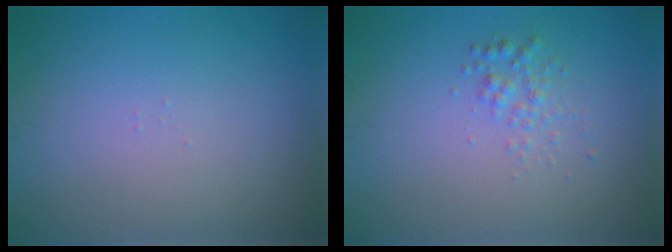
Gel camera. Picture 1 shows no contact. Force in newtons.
{"total": 1.5, "press": 1.5, "slide": 0.1}